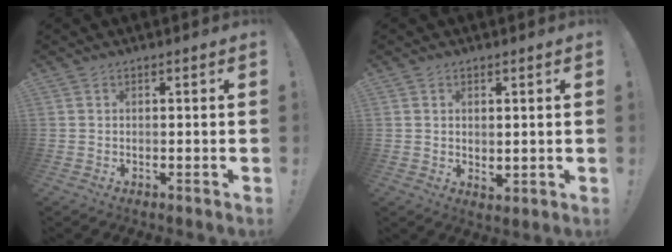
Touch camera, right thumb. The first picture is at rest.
{"total": 2.9, "force": [1.0, 1.9, 2.0], "torque": [-0.014, -0.011, 0.017]}